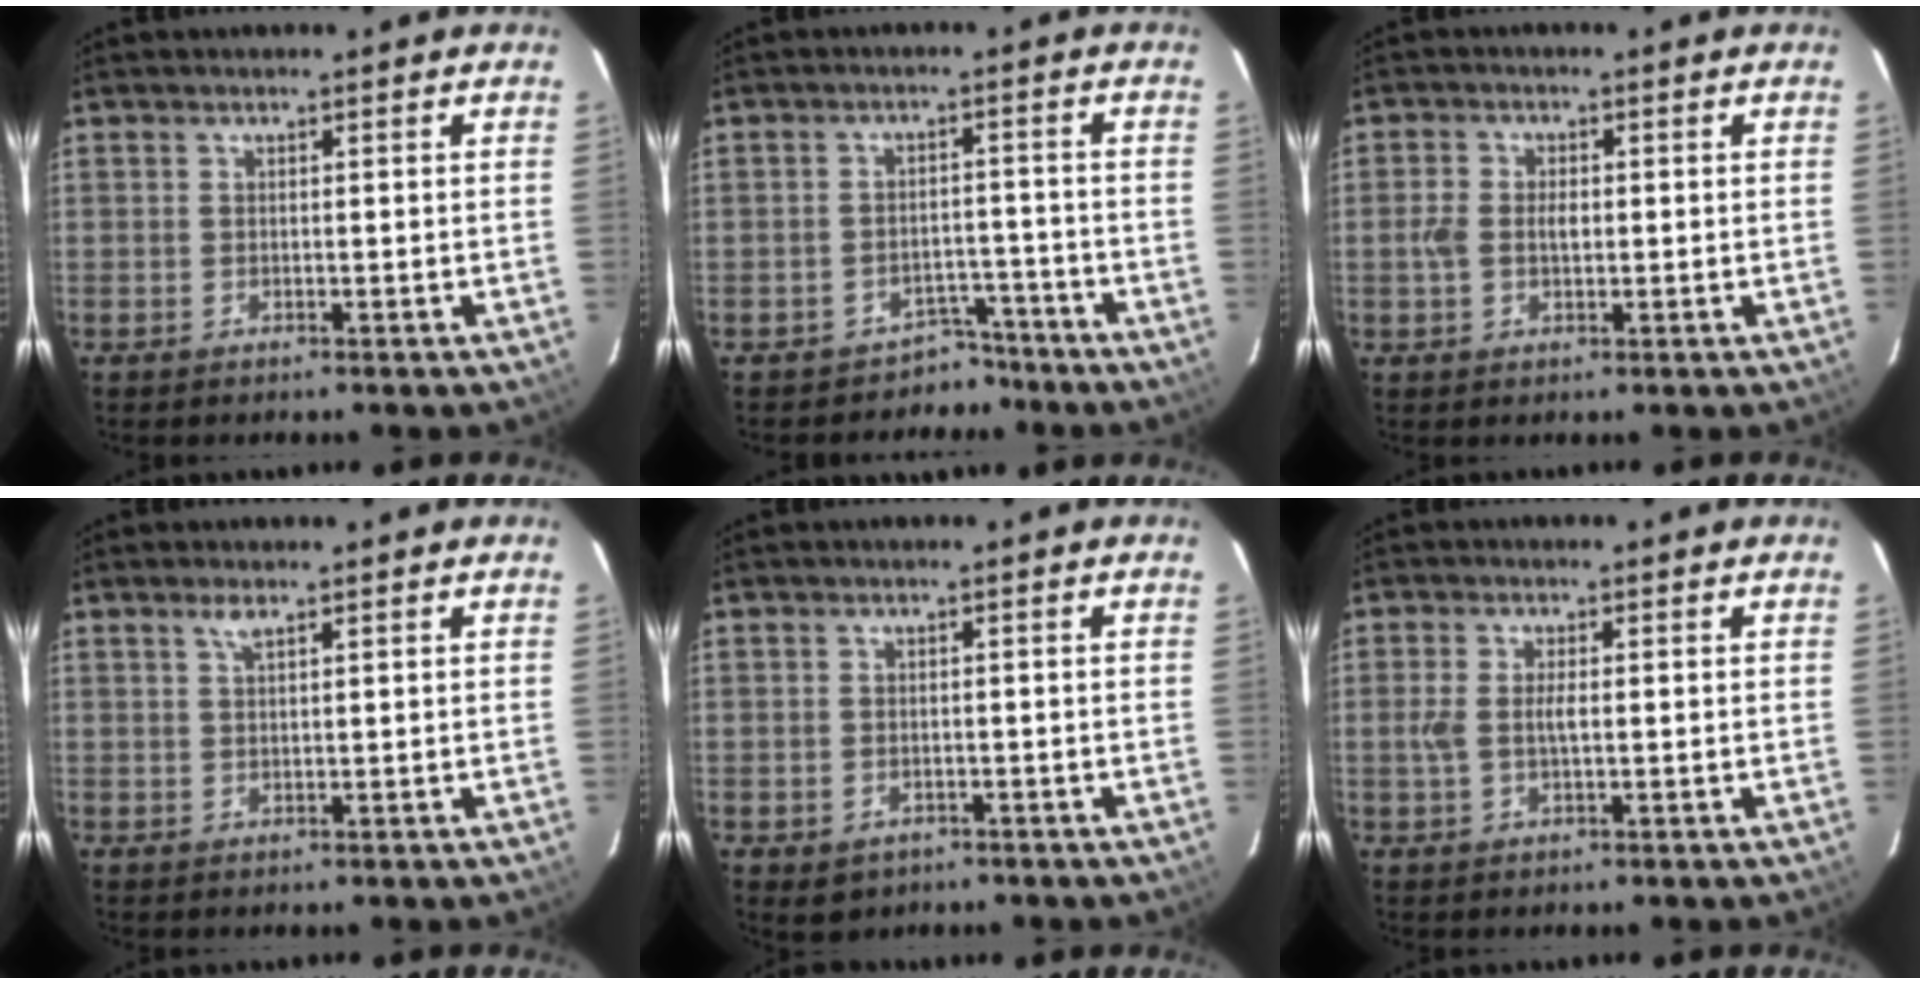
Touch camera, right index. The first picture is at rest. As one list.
[{"total": 5.1, "force": [-4.1, 3.0, -0.3], "torque": [0.008, 0.031, -0.056]}, {"total": 3.9, "force": [-0.3, 2.6, 3.0], "torque": [-0.062, 0.007, -0.007]}, {"total": 1.4, "force": [1.0, 0.2, 1.0], "torque": [-0.021, 0.004, 0.019]}, {"total": 3.2, "force": [-1.5, 2.6, 1.1], "torque": [-0.026, -0.003, -0.013]}, {"total": 3.5, "force": [-0.1, 1.5, 3.2], "torque": [-0.066, 0.002, -0.002]}]